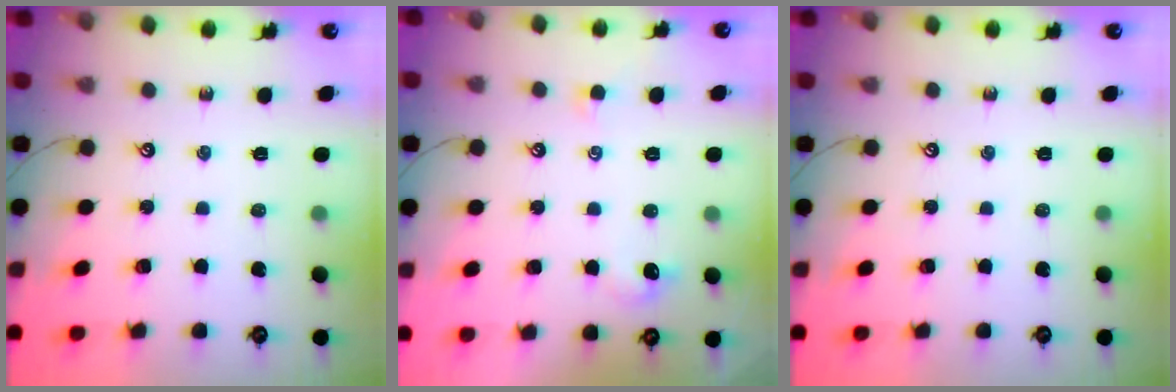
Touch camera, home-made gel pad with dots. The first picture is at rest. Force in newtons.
{"total": 1.7, "press": 1.6, "slide": 0.6}
{"total": 0.0}